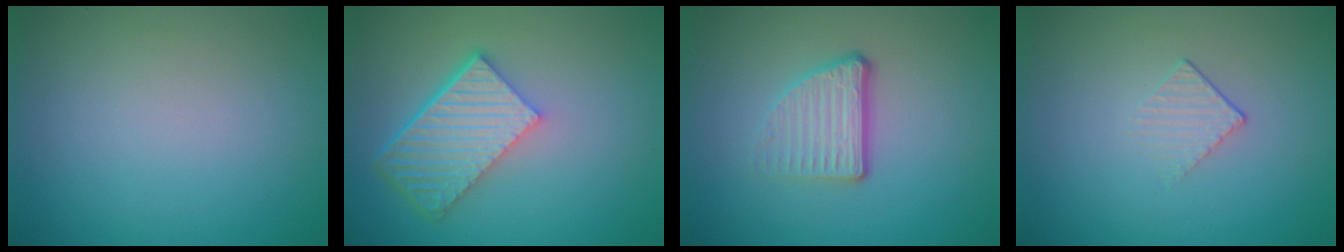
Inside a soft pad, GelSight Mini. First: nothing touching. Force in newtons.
{"total": 6.7, "press": 4.8, "slide": 4.6}
{"total": 3.7, "press": 2.4, "slide": 2.8}
{"total": 1.2, "press": 0.5, "slide": 1.1}